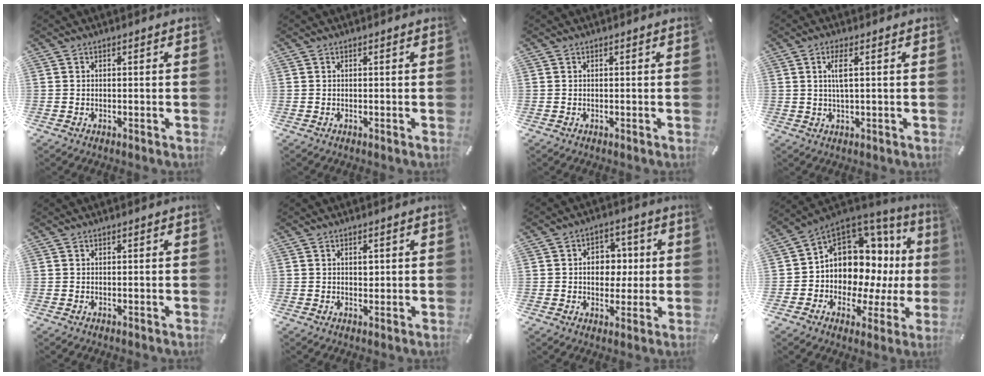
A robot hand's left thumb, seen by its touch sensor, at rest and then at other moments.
{"total": 0.0}
{"total": 0.0}
{"total": 3.9, "force": [0.9, 0.8, 3.7], "torque": [-0.083, 0.000, 0.009]}
{"total": 0.0}
{"total": 1.6, "force": [0.4, 1.2, 1.1], "torque": [-0.007, -0.003, 0.002]}
{"total": 8.3, "force": [0.3, 6.7, 4.9], "torque": [-0.064, 0.005, 0.003]}
{"total": 10.9, "force": [3.2, 8.8, 5.5], "torque": [-0.084, -0.060, 0.060]}